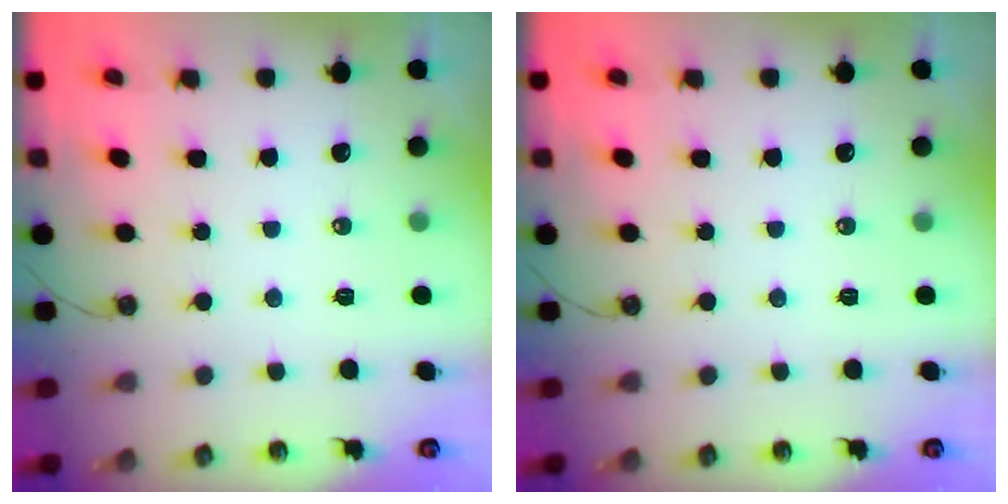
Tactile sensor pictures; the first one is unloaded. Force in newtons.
{"total": 0.0}